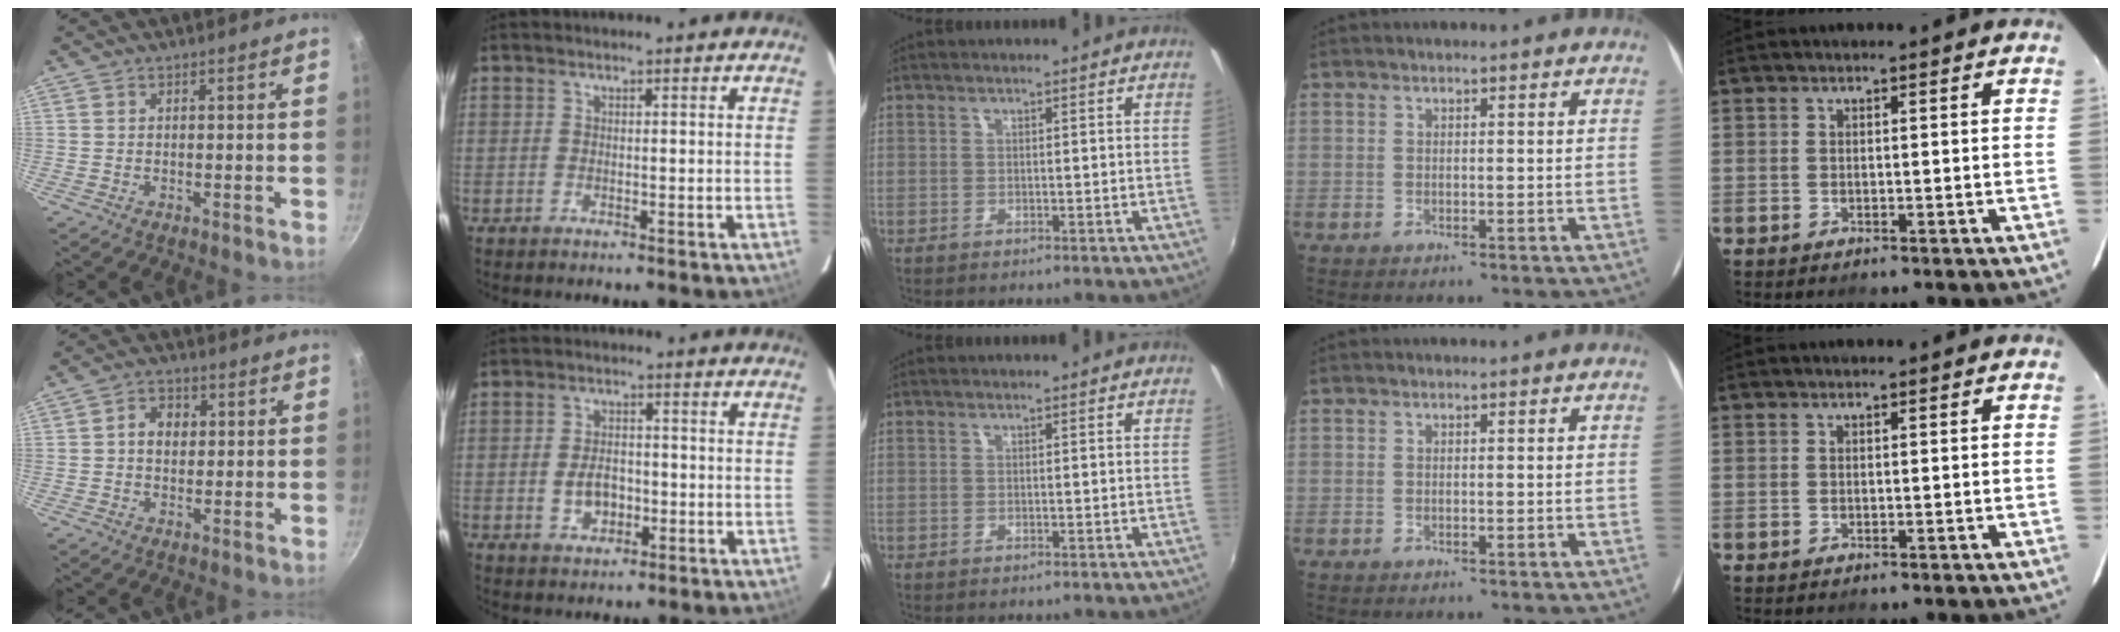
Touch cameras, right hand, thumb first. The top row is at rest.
{"thumb": {"total": 4.9, "force": [0.6, 3.8, 3.0], "torque": [-0.028, 0.007, 0.003]}, "index": {"total": 5.1, "force": [-1.2, 3.4, 3.6], "torque": [-0.069, 0.005, -0.014]}}